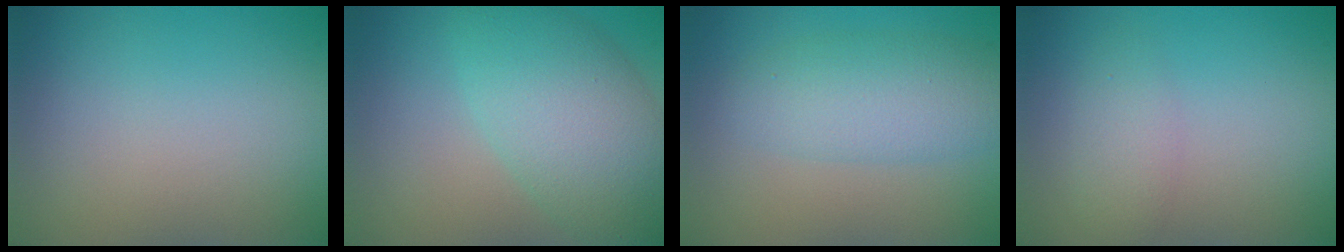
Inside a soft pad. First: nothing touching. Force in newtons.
{"total": 7.6, "press": 7.6, "slide": 0.4}
{"total": 4.6, "press": 4.6, "slide": 0.1}
{"total": 1.9, "press": 1.9, "slide": 0.1}